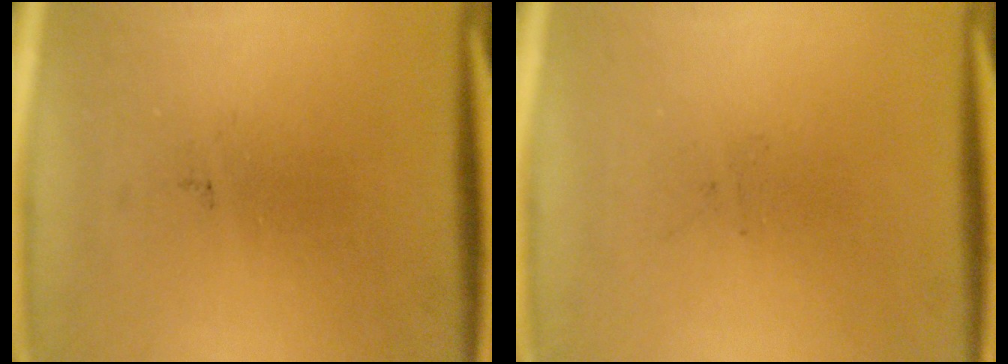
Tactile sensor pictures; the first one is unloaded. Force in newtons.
{"total": 0.0}